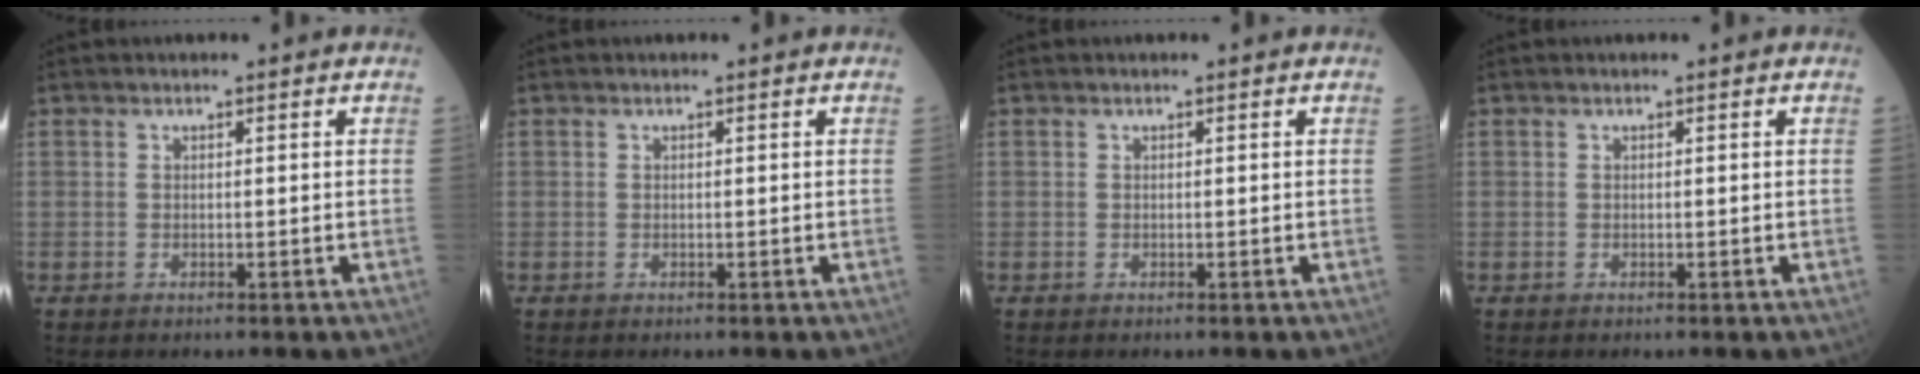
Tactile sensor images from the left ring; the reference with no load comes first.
{"total": 0.0}
{"total": 0.0}
{"total": 0.0}